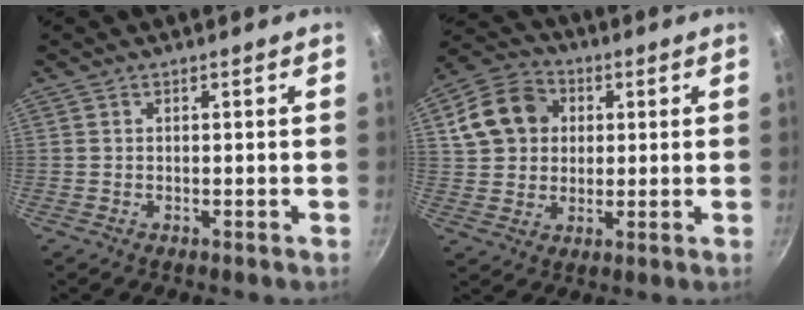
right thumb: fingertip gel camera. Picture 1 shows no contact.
{"total": 12.5, "force": [3.0, 10.3, 6.4], "torque": [-0.096, 0.015, 0.043]}